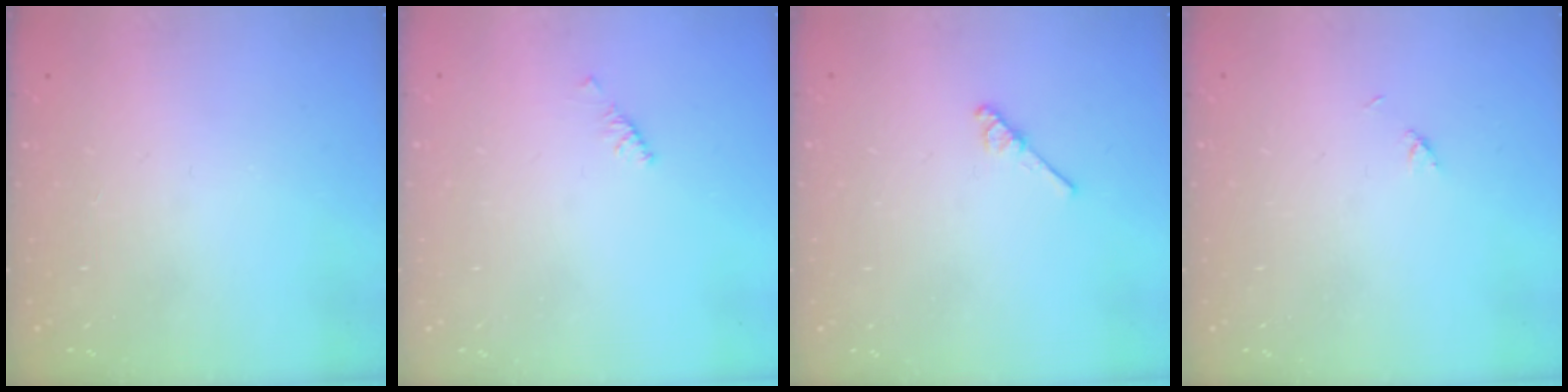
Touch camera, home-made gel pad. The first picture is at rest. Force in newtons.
{"total": 2.1, "press": 2.0, "slide": 0.6}
{"total": 3.0, "press": 2.9, "slide": 0.5}
{"total": 2.1, "press": 2.1, "slide": 0.3}